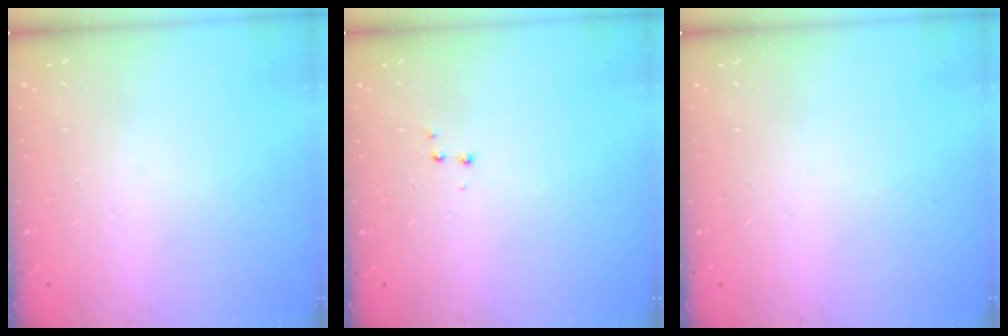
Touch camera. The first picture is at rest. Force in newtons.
{"total": 3.6, "press": 3.5, "slide": 0.7}
{"total": 0.0}